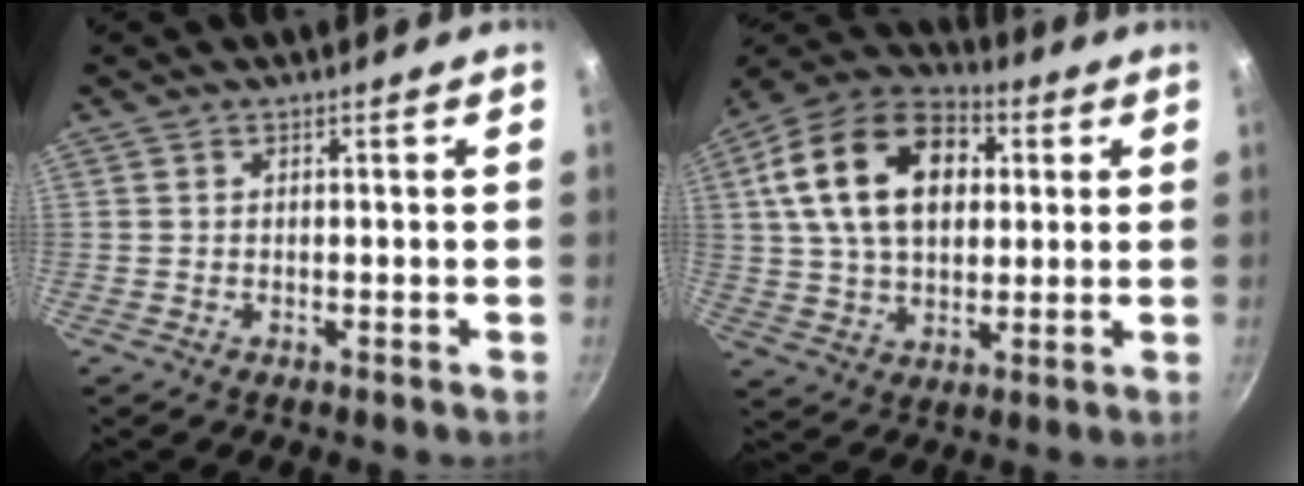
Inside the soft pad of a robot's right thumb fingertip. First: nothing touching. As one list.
[{"total": 21.1, "force": [5.1, 13.9, 15.0], "torque": [-0.239, 0.015, 0.076]}]